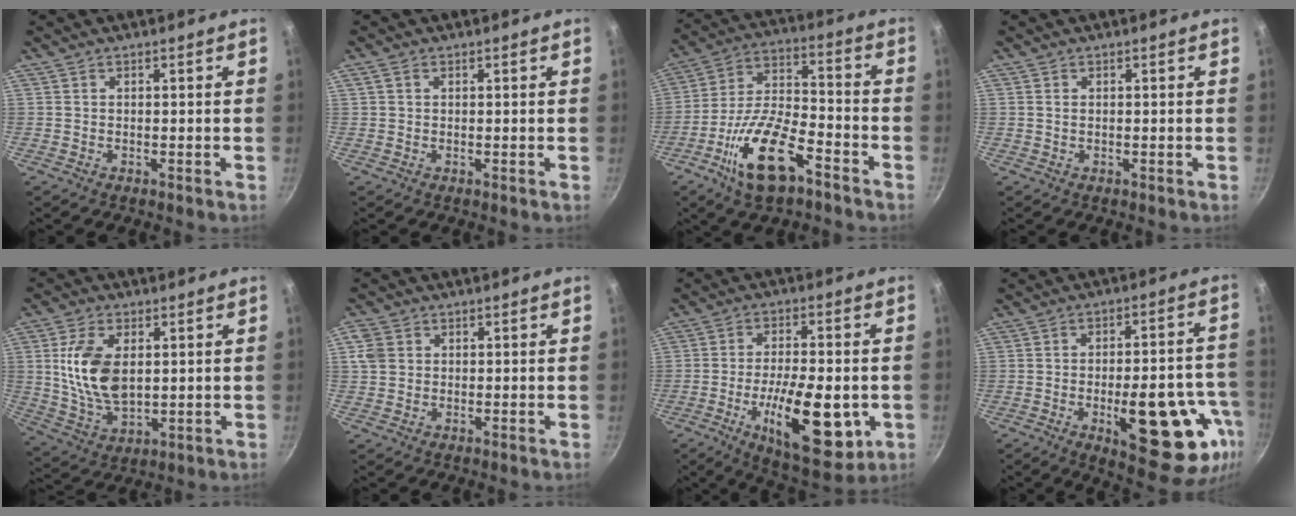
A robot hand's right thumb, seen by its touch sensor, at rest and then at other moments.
{"total": 1.2, "force": [0.5, 0.9, 0.7], "torque": [-0.013, 0.003, 0.007]}
{"total": 16.7, "force": [-8.7, 6.9, 12.5], "torque": [-0.226, 0.044, -0.167]}
{"total": 0.7, "force": [0.2, 0.4, 0.5], "torque": [-0.010, 0.001, 0.004]}
{"total": 13.2, "force": [2.4, 7.6, 10.5], "torque": [-0.191, -0.017, 0.053]}
{"total": 4.0, "force": [0.9, 3.5, 1.9], "torque": [-0.026, 0.002, 0.015]}
{"total": 18.5, "force": [-4.8, 7.6, 16.2], "torque": [-0.237, 0.003, -0.069]}
{"total": 21.9, "force": [-7.3, 8.7, 18.8], "torque": [-0.198, 0.018, -0.089]}